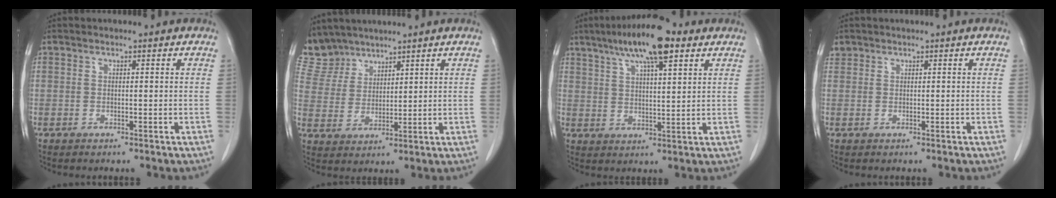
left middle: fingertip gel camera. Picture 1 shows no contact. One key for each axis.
{"total": 7.0, "fx": 6.5, "fy": 2.7, "fz": -0.1, "tx": -0.003, "ty": 0.006, "tz": 0.143}
{"total": 12.1, "fx": 7.5, "fy": 2.5, "fz": 9.2, "tx": -0.162, "ty": 0.020, "tz": 0.122}
{"total": 1.1, "fx": 0.9, "fy": 0.8, "fz": 0.0, "tx": 0.005, "ty": 0.012, "tz": 0.015}